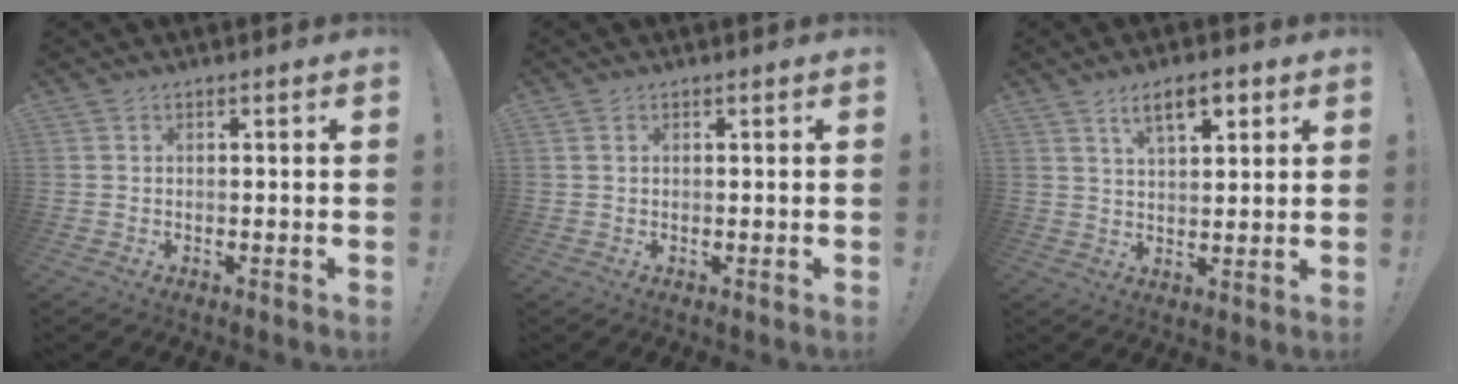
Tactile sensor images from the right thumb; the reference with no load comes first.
{"total": 1.1, "force": [0.5, 0.8, 0.5], "torque": [-0.016, 0.005, 0.011]}
{"total": 8.3, "force": [4.7, 3.3, 5.9], "torque": [-0.083, -0.015, 0.080]}